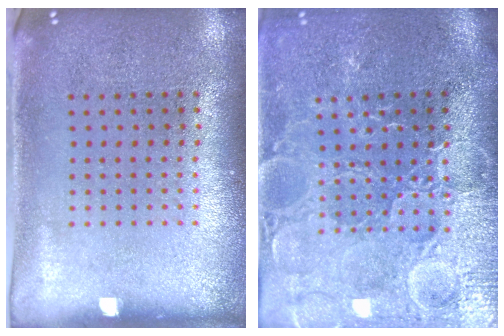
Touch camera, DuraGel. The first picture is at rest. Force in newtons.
{"total": 3.8, "press": 3.6, "slide": 1.1}